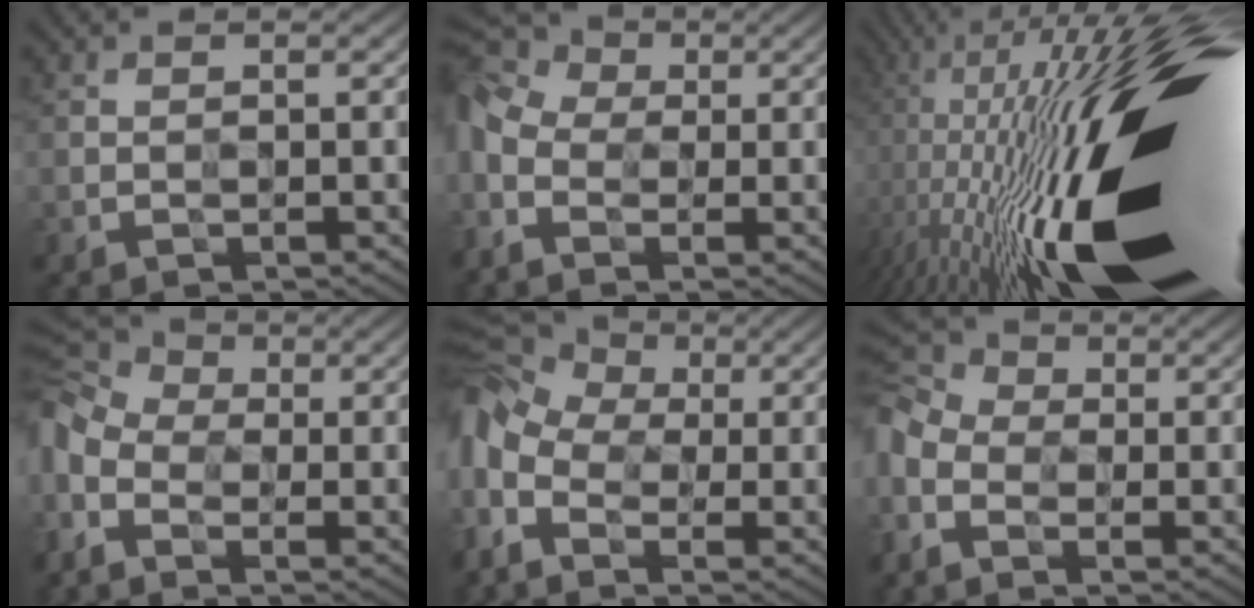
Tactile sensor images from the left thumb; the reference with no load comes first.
{"total": 10.3, "force": [-1.2, 7.6, 6.9], "torque": [-0.182, 0.000, -0.021]}
{"total": 23.1, "force": [-2.4, 6.1, 22.2], "torque": [-0.348, 0.048, -0.071]}
{"total": 11.0, "force": [-2.3, 7.7, 7.5], "torque": [-0.201, -0.011, -0.038]}
{"total": 10.8, "force": [-0.9, 7.7, 7.5], "torque": [-0.209, -0.017, -0.012]}
{"total": 9.4, "force": [-1.9, 7.0, 6.0], "torque": [-0.165, 0.002, -0.040]}